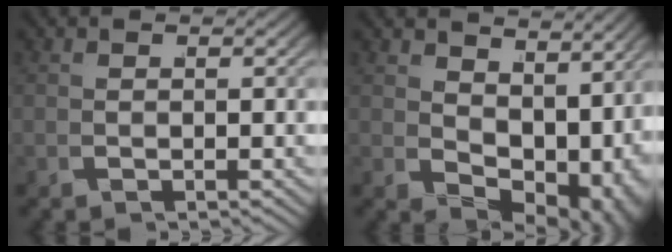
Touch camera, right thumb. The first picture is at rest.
{"total": 8.1, "force": [1.0, 4.6, 6.6], "torque": [-0.108, -0.031, 0.034]}